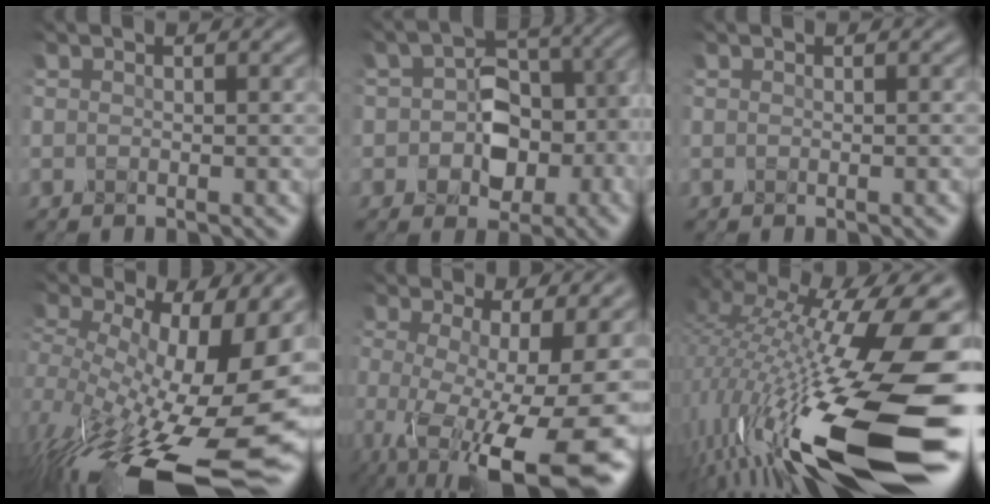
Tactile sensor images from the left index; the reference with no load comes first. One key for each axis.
{"total": 6.7, "fx": -1.2, "fy": 5.3, "fz": 3.9, "tx": -0.042, "ty": 0.014, "tz": -0.030}
{"total": 0.0}
{"total": 17.3, "fx": -3.3, "fy": 7.6, "fz": 15.2, "tx": -0.265, "ty": -0.029, "tz": -0.041}
{"total": 12.3, "fx": -3.7, "fy": 3.7, "fz": 11.1, "tx": -0.180, "ty": -0.021, "tz": -0.053}
{"total": 17.9, "fx": -4.0, "fy": 5.2, "fz": 16.7, "tx": -0.323, "ty": -0.007, "tz": -0.078}